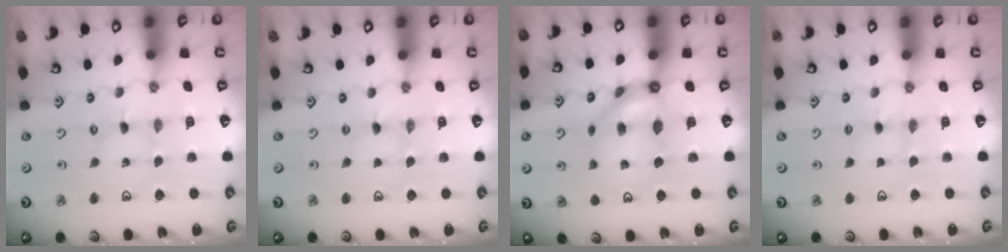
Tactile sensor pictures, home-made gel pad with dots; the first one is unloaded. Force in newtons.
{"total": 0.0}
{"total": 8.4, "press": 8.3, "slide": 0.6}
{"total": 3.7, "press": 3.7, "slide": 0.5}